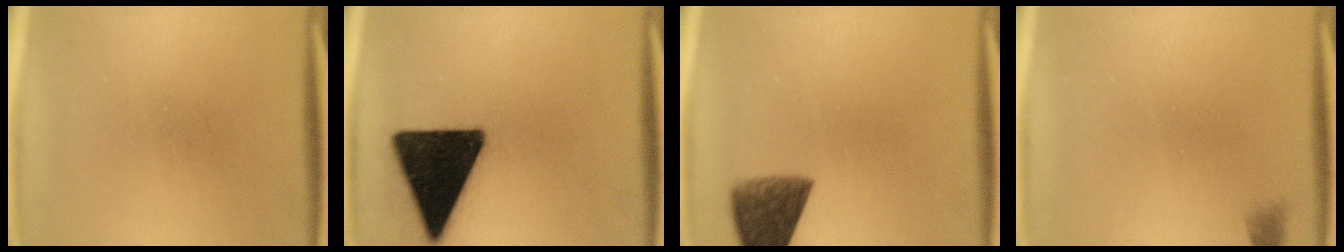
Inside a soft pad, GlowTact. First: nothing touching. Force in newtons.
{"total": 18.7}
{"total": 7.9}
{"total": 1.1}